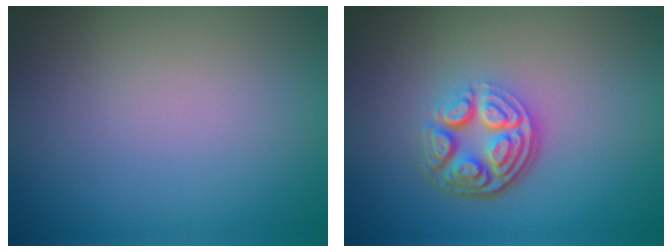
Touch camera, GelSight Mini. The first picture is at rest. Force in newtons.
{"total": 4.9, "press": 3.4, "slide": 3.5}